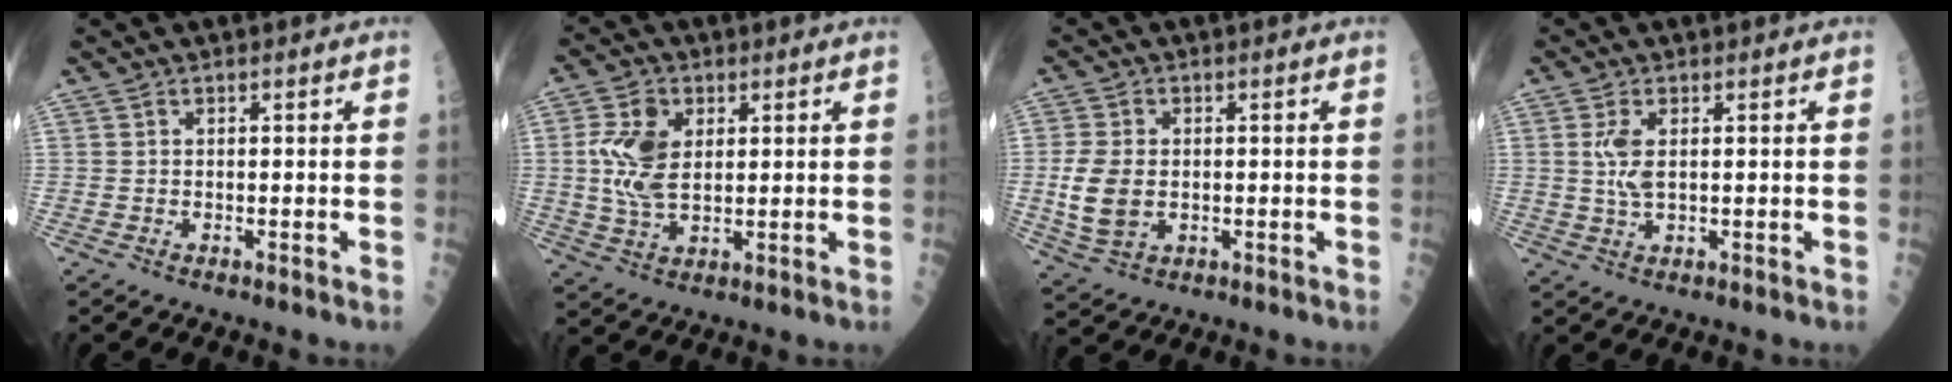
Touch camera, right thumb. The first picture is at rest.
{"total": 9.2, "force": [1.6, 5.6, 7.1], "torque": [-0.141, -0.002, 0.037]}
{"total": 7.8, "force": [-0.5, 5.2, 5.8], "torque": [-0.117, -0.002, -0.004]}
{"total": 4.0, "force": [0.7, 1.6, 3.6], "torque": [-0.082, -0.004, 0.020]}